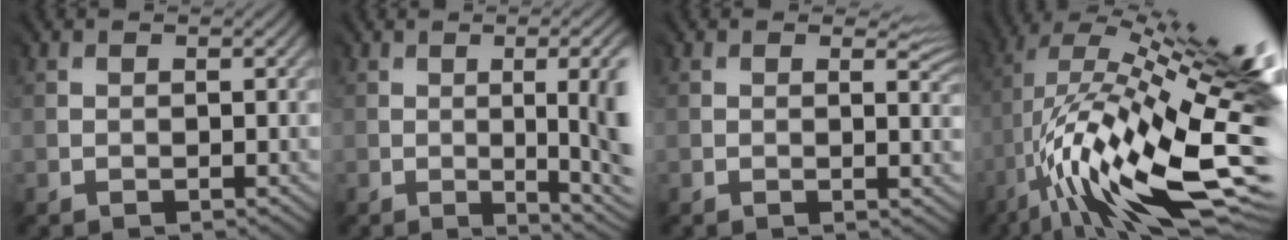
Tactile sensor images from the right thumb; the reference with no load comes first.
{"total": 8.7, "force": [-0.8, 2.8, 8.2], "torque": [-0.086, 0.008, -0.009]}
{"total": 3.7, "force": [0.8, 1.6, 3.3], "torque": [-0.043, -0.005, 0.013]}
{"total": 17.4, "force": [-1.8, 5.0, 16.6], "torque": [-0.280, 0.003, -0.015]}